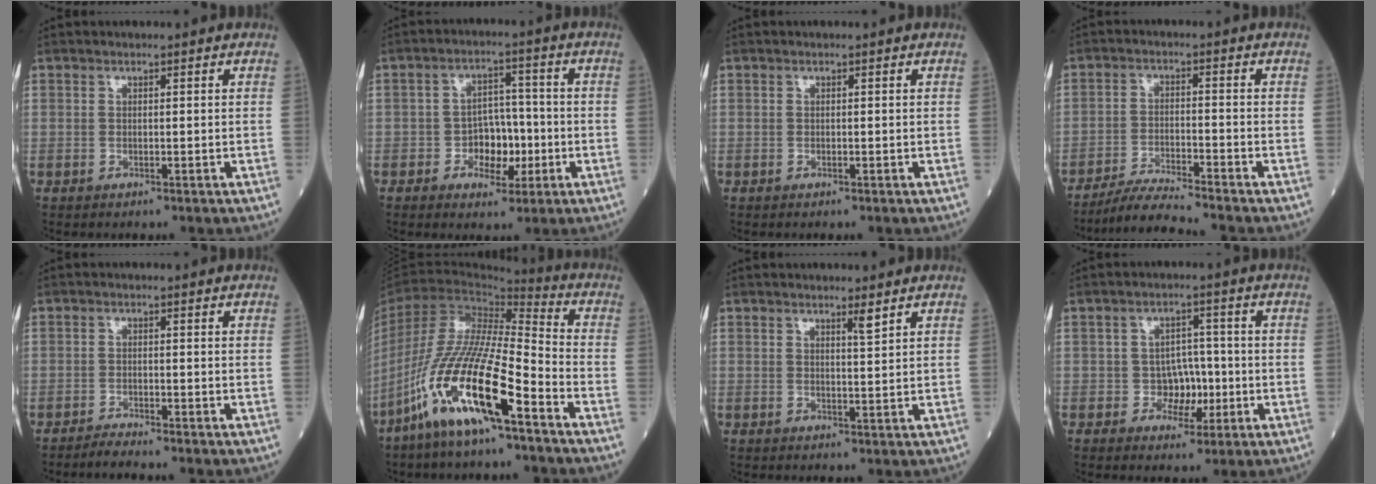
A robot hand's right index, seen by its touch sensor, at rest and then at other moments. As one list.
[{"total": 6.1, "force": [-1.7, 4.0, 4.2], "torque": [-0.065, 0.015, -0.025]}, {"total": 0.0}, {"total": 6.2, "force": [-5.7, -1.5, 1.9], "torque": [-0.038, -0.020, -0.105]}, {"total": 1.9, "force": [-1.8, -0.5, 0.4], "torque": [-0.015, -0.006, -0.034]}, {"total": 18.6, "force": [-10.4, 2.6, 15.2], "torque": [-0.328, -0.034, -0.196]}, {"total": 1.6, "force": [1.1, -0.2, 1.1], "torque": [-0.020, -0.006, 0.019]}, {"total": 4.4, "force": [-1.1, 3.6, 2.3], "torque": [-0.027, 0.011, -0.012]}]